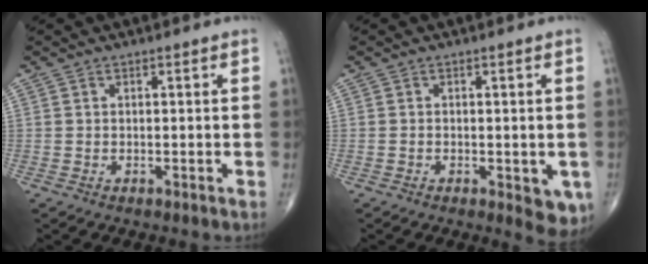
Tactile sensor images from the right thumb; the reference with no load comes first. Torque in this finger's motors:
{"motor_torque": [0.84, 1.29, 0.25, -0.44, 0.20]}